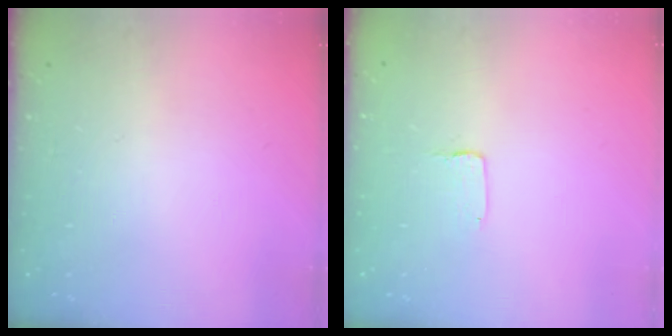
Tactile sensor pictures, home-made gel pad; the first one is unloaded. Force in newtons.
{"total": 1.0, "press": 1.0, "slide": 0.1}